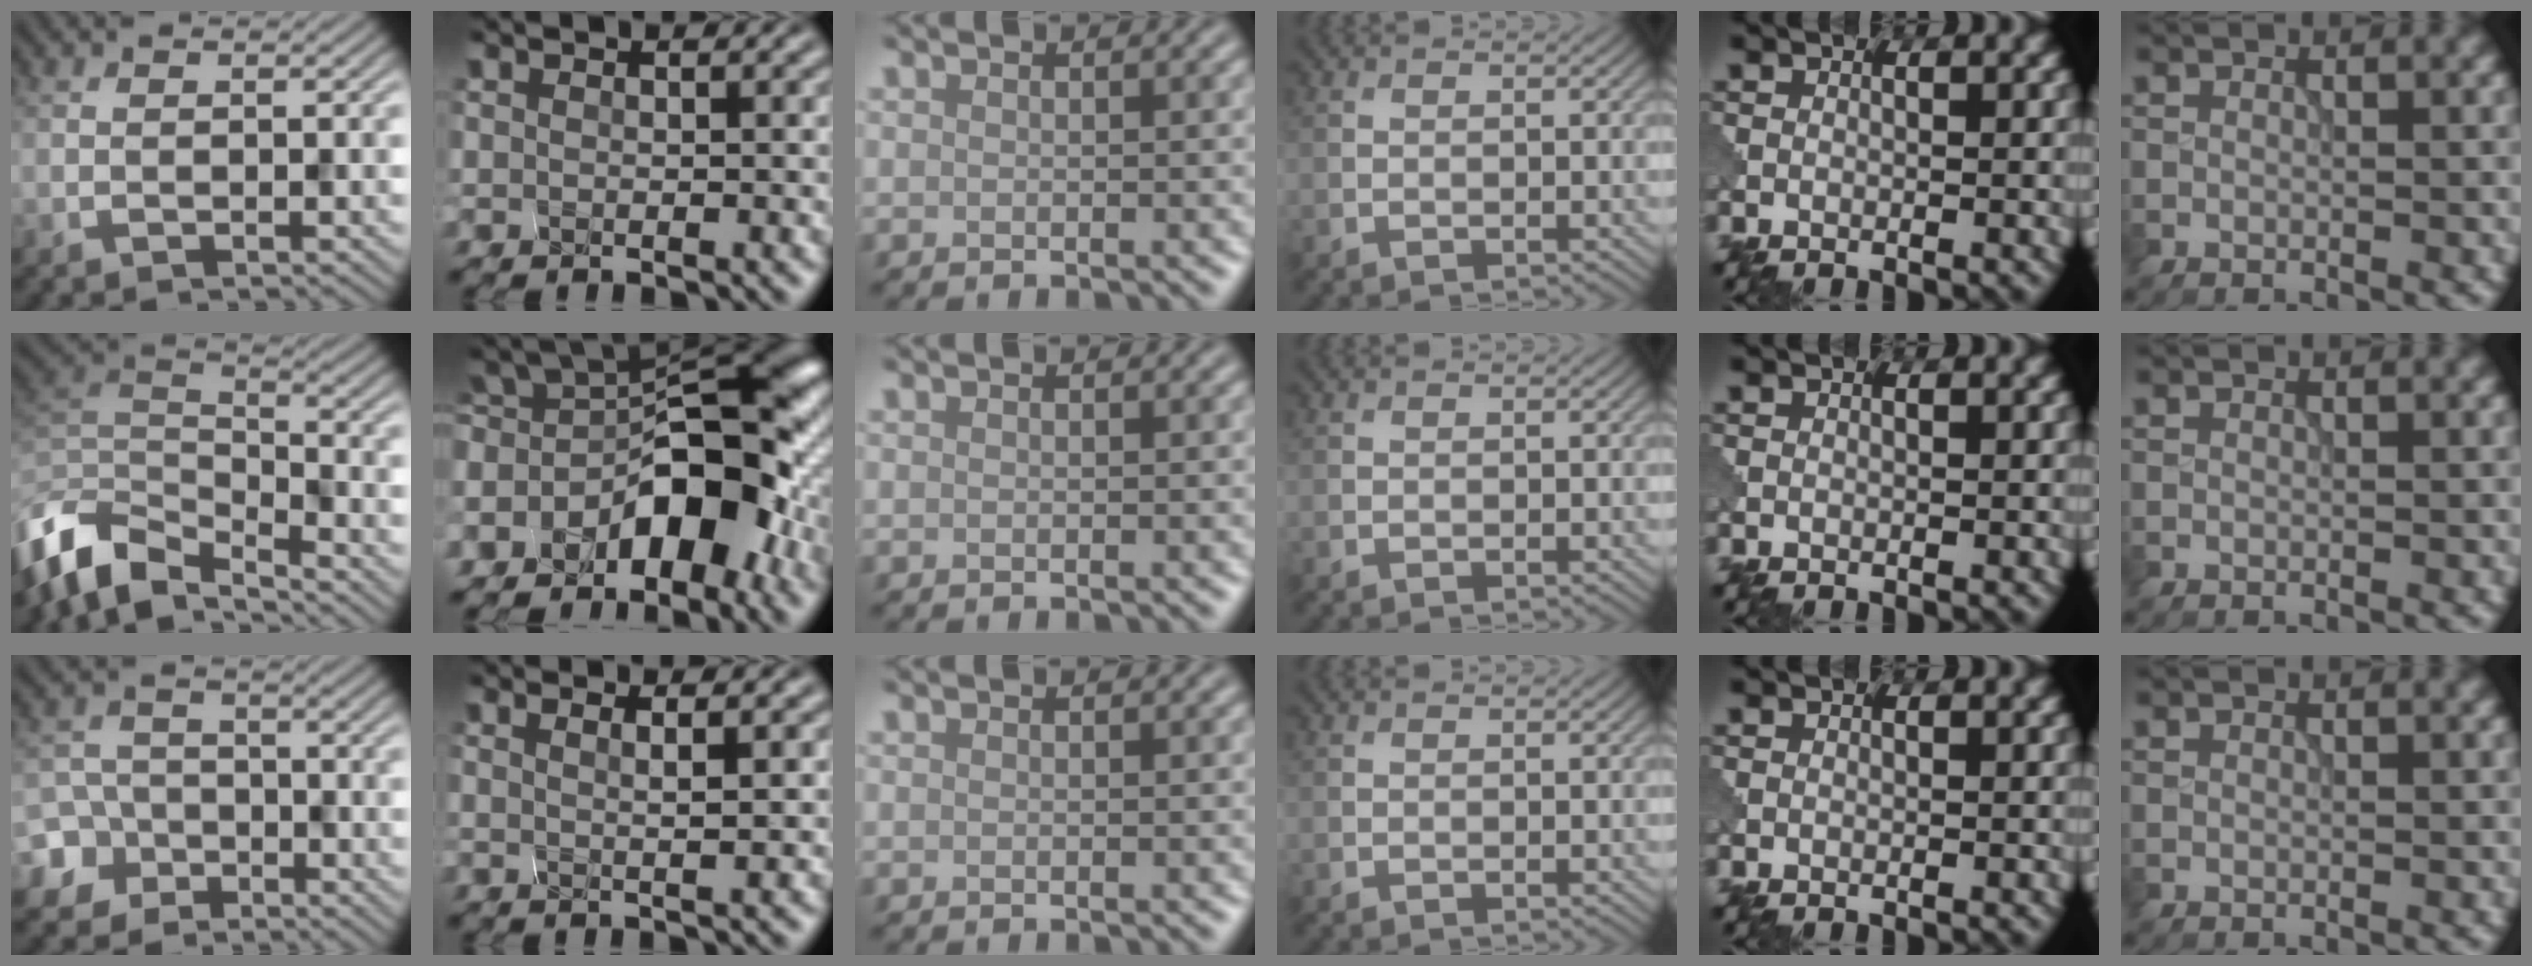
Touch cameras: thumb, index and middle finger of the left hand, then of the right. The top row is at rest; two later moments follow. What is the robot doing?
{"motion": "squeeze", "object": "hand grip exerciser"}